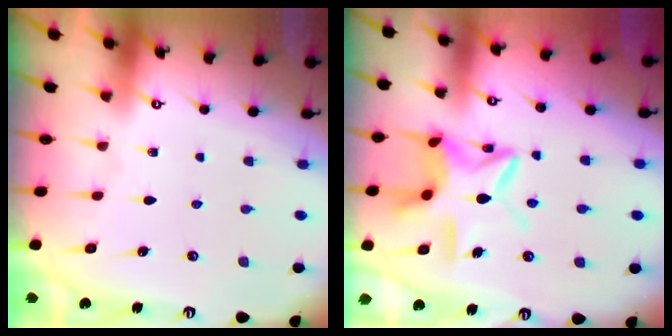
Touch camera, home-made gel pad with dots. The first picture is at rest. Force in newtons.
{"total": 13.3, "press": 13.3, "slide": 1.2}